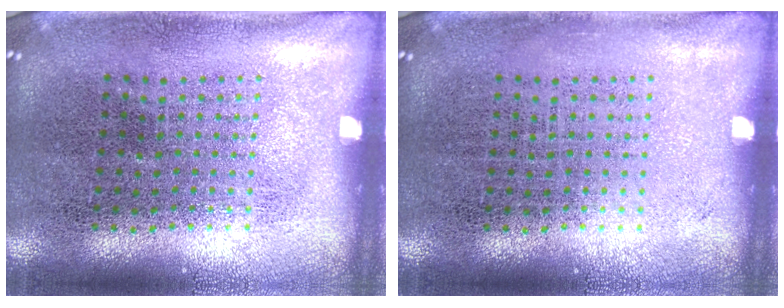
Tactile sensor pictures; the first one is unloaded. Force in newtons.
{"total": 0.0}